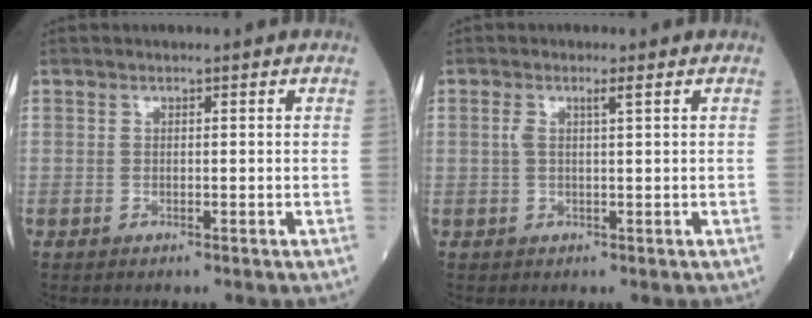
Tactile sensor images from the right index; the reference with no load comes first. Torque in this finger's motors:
{"motor_torque": [0.39, 0.33, 0.24, 0.07]}